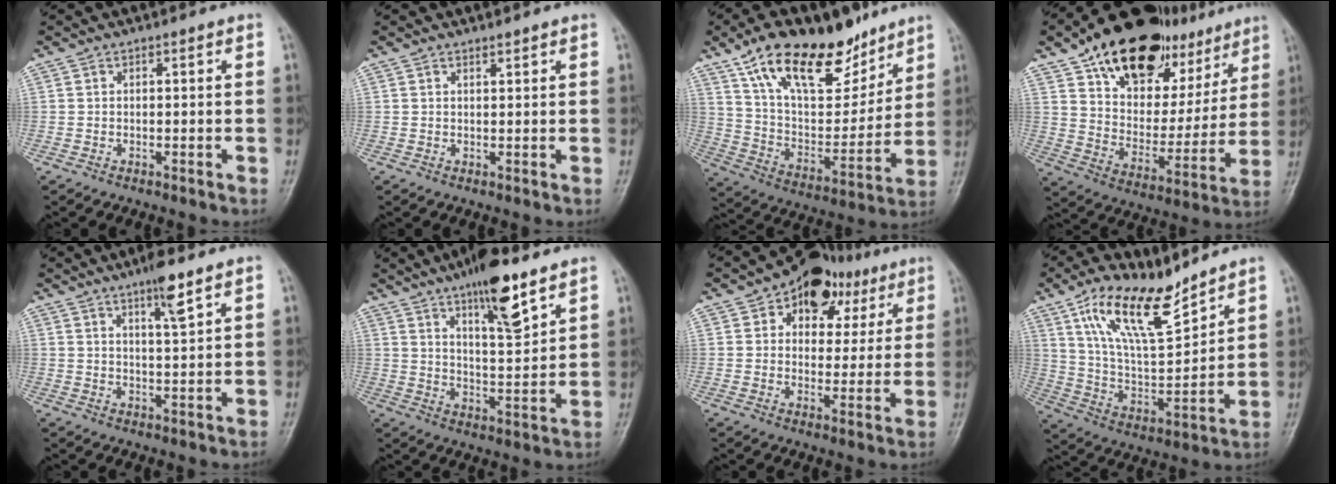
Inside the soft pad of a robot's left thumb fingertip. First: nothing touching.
{"total": 0.9, "force": [0.8, 0.2, 0.3], "torque": [-0.004, -0.008, 0.014]}
{"total": 23.9, "force": [15.5, 11.2, 14.4], "torque": [-0.194, -0.051, 0.269]}
{"total": 26.7, "force": [17.2, 14.4, 14.5], "torque": [-0.182, -0.044, 0.279]}
{"total": 5.5, "force": [3.6, 0.6, 4.2], "torque": [-0.069, -0.021, 0.061]}
{"total": 12.8, "force": [8.2, 3.3, 9.3], "torque": [-0.133, -0.048, 0.135]}
{"total": 13.3, "force": [6.4, 9.1, 7.2], "torque": [-0.044, -0.006, 0.091]}
{"total": 16.3, "force": [11.2, 5.5, 10.4], "torque": [-0.162, -0.057, 0.219]}